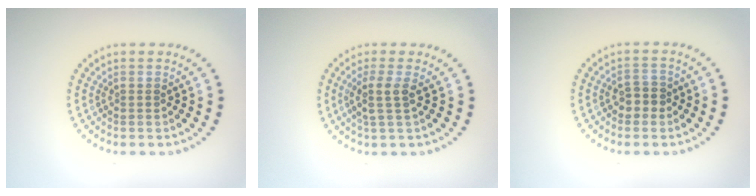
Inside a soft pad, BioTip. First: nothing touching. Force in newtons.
{"total": 2.2, "press": 1.7, "slide": 1.5}
{"total": 1.9, "press": 1.8, "slide": 0.5}